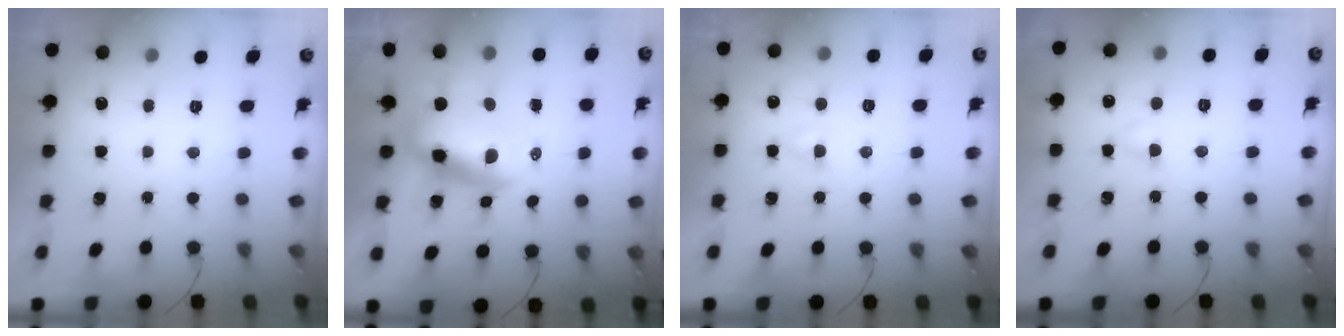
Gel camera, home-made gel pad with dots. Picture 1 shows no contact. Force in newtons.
{"total": 8.3, "press": 7.9, "slide": 2.3}
{"total": 1.9, "press": 1.7, "slide": 0.9}
{"total": 2.9, "press": 2.8, "slide": 0.9}